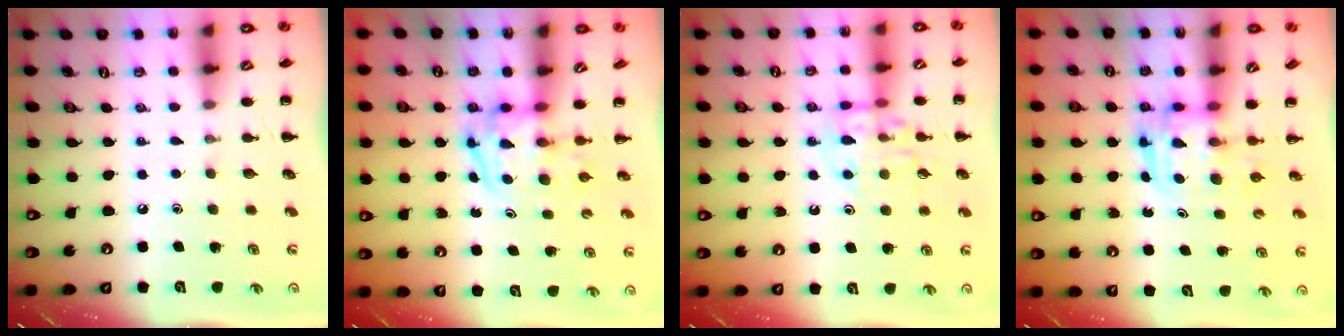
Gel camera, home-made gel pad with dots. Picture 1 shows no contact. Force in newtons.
{"total": 3.9, "press": 3.8, "slide": 0.6}
{"total": 12.4, "press": 12.3, "slide": 1.3}
{"total": 3.0, "press": 3.0, "slide": 0.3}